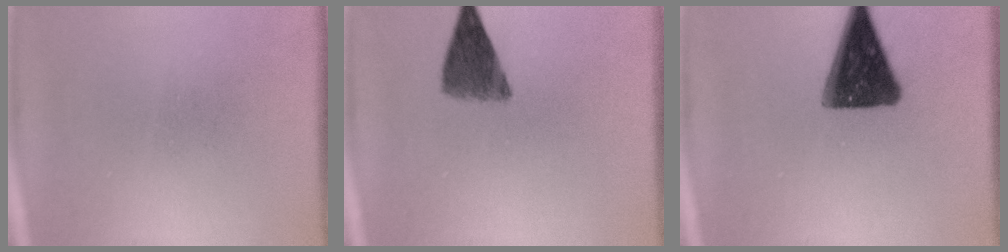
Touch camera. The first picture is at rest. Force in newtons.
{"total": 6.3}
{"total": 13.8}